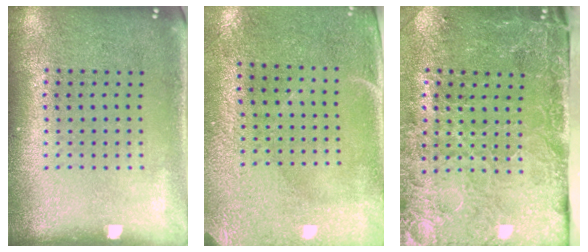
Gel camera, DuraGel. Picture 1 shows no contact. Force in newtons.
{"total": 2.9, "press": 2.5, "slide": 1.6}
{"total": 4.6, "press": 3.7, "slide": 2.8}